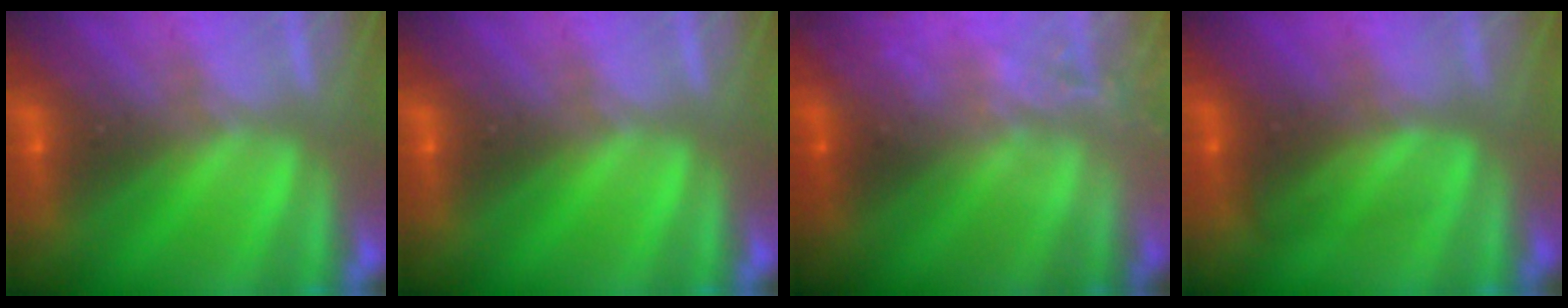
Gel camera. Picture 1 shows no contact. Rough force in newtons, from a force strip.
{"total": 0.0}
{"total": 2.3}
{"total": 2.4}